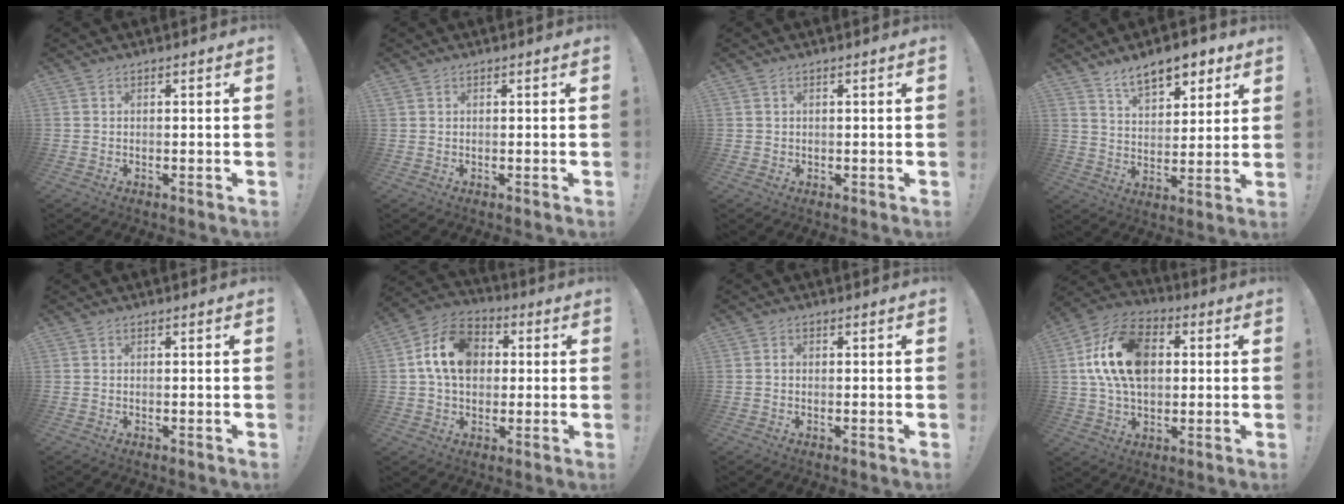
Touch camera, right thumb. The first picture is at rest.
{"total": 0.6, "force": [0.4, 0.4, 0.2], "torque": [-0.003, 0.001, 0.009]}
{"total": 1.5, "force": [0.7, 1.3, 0.1], "torque": [0.006, -0.003, 0.011]}
{"total": 11.4, "force": [8.0, 5.3, 6.2], "torque": [-0.090, -0.043, 0.144]}
{"total": 0.0}
{"total": 15.2, "force": [3.0, 11.6, 9.4], "torque": [-0.156, 0.005, 0.061]}
{"total": 0.7, "force": [-0.1, 0.5, 0.4], "torque": [-0.008, 0.003, -0.002]}
{"total": 18.7, "force": [3.4, 12.9, 13.2], "torque": [-0.227, 0.005, 0.060]}